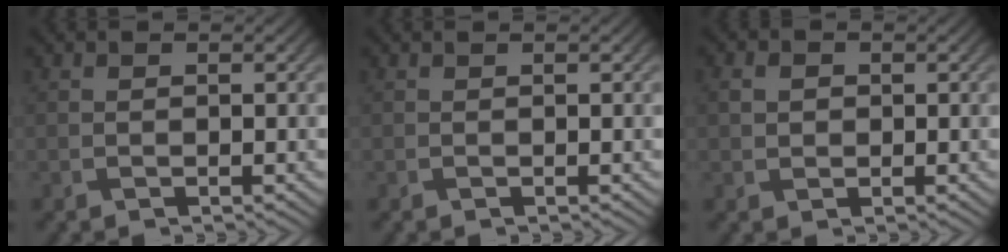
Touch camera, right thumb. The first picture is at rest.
{"total": 0.0}
{"total": 2.0, "force": [0.4, 1.6, 1.0], "torque": [-0.029, 0.000, 0.005]}